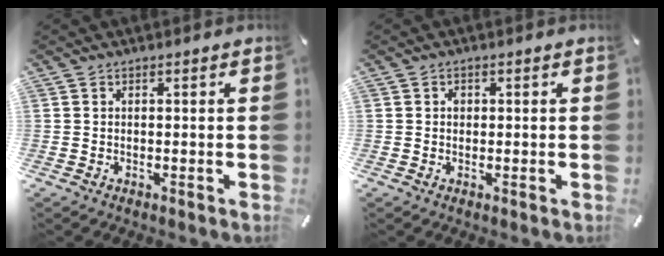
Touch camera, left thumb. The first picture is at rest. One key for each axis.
{"total": 1.1, "fx": 0.1, "fy": 1.0, "fz": 0.5, "tx": -0.010, "ty": 0.004, "tz": 0.001}